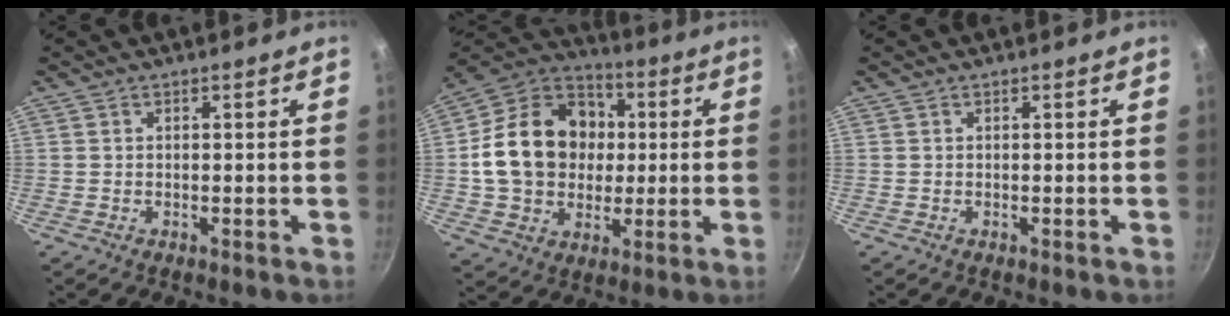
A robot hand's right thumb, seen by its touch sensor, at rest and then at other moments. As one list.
[{"total": 20.7, "force": [1.2, 16.6, 12.2], "torque": [-0.184, 0.031, 0.019]}, {"total": 0.0}]